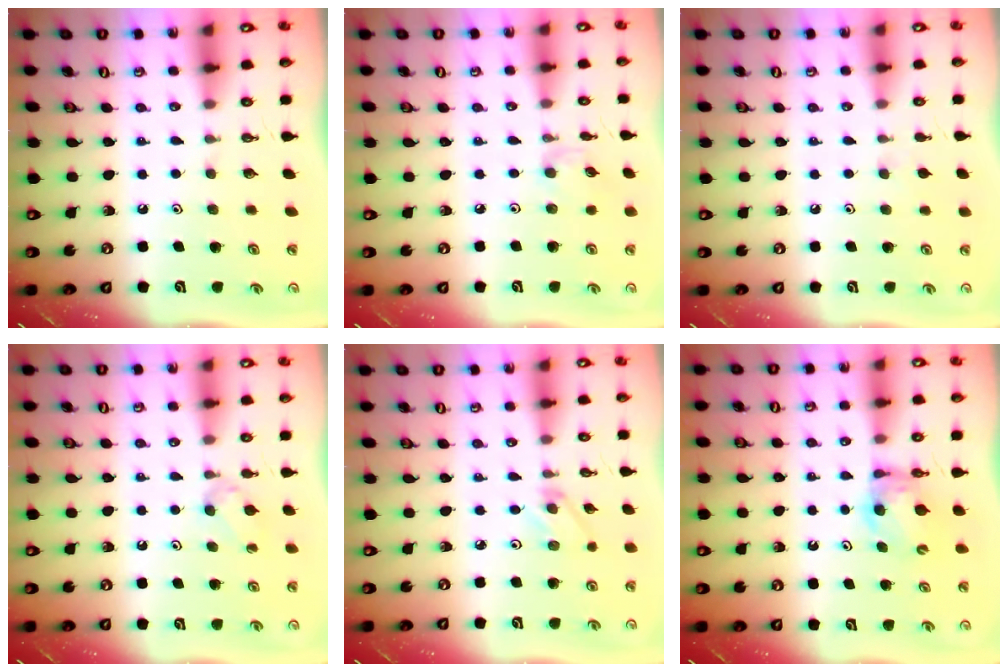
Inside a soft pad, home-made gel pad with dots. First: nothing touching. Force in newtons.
{"total": 2.7, "press": 2.7, "slide": 0.4}
{"total": 2.5, "press": 2.5, "slide": 0.4}
{"total": 3.1, "press": 3.0, "slide": 0.6}
{"total": 2.8, "press": 2.7, "slide": 0.4}
{"total": 7.0, "press": 7.0, "slide": 0.3}